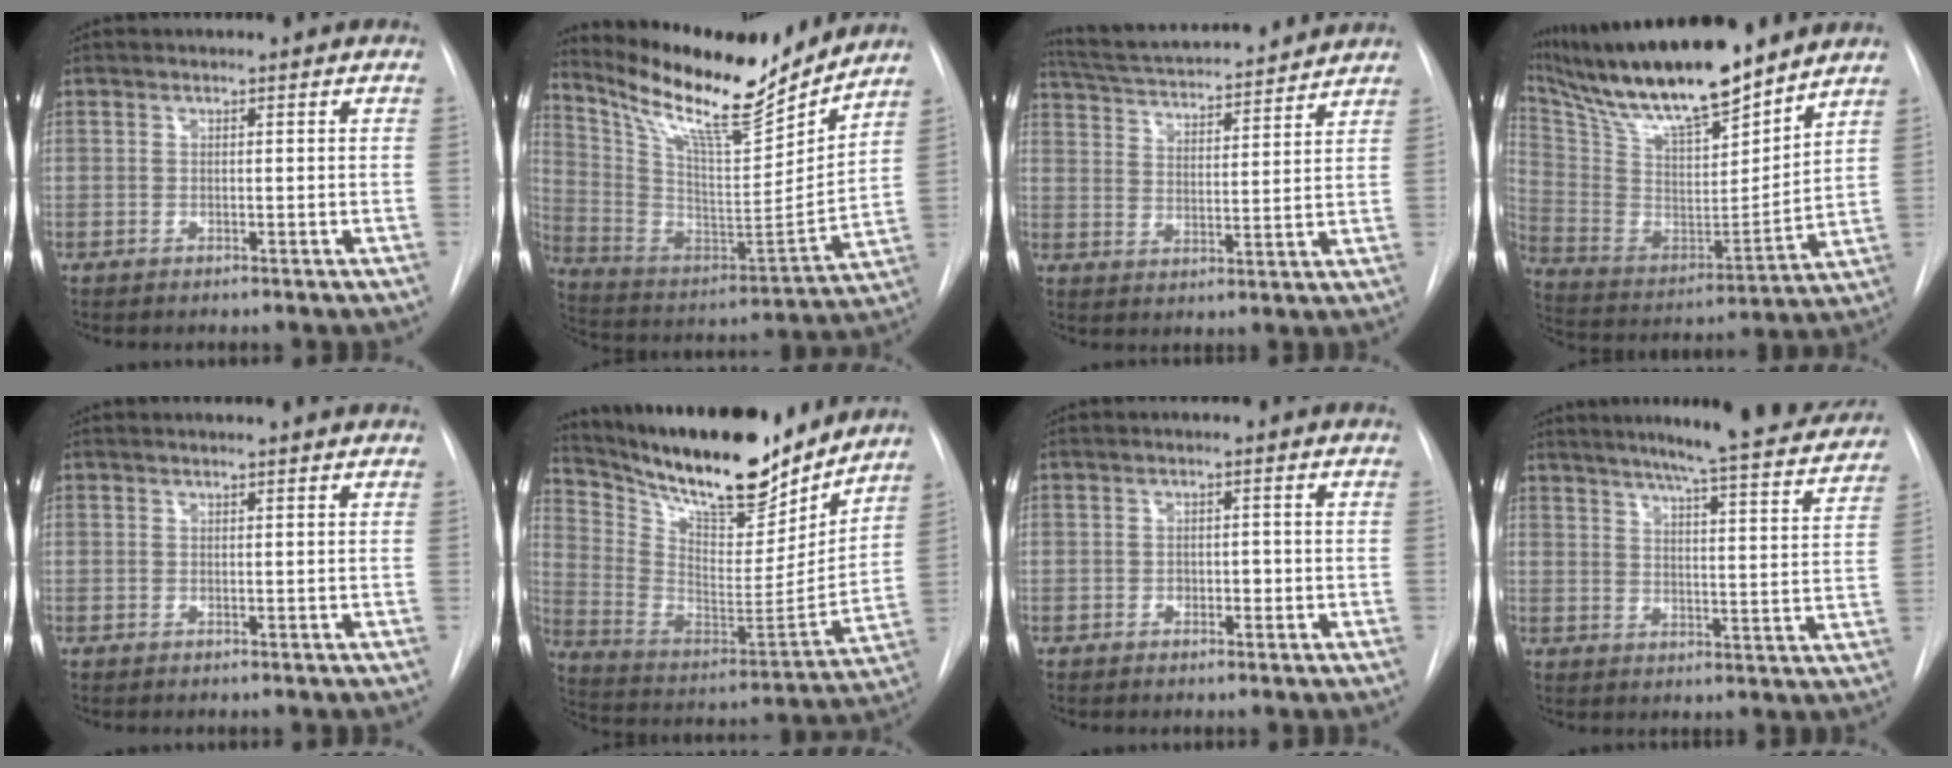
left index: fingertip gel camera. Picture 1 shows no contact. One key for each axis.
{"total": 20.9, "fx": 17.8, "fy": 2.8, "fz": 10.5, "tx": -0.202, "ty": -0.019, "tz": 0.302}
{"total": 17.8, "fx": 16.5, "fy": 2.1, "fz": 6.4, "tx": -0.111, "ty": 0.026, "tz": 0.248}
{"total": 22.3, "fx": 18.6, "fy": 3.5, "fz": 11.9, "tx": -0.229, "ty": -0.004, "tz": 0.330}
{"total": 1.9, "fx": 1.8, "fy": -0.1, "fz": 0.6, "tx": -0.009, "ty": 0.011, "tz": 0.020}
{"total": 24.4, "fx": 20.6, "fy": 6.4, "fz": 11.4, "tx": -0.207, "ty": -0.019, "tz": 0.326}
{"total": 1.6, "fx": -0.4, "fy": 1.1, "fz": 1.1, "tx": -0.010, "ty": 0.004, "tz": -0.007}
{"total": 21.4, "fx": 19.1, "fy": 1.8, "fz": 9.4, "tx": -0.132, "ty": -0.041, "tz": 0.230}